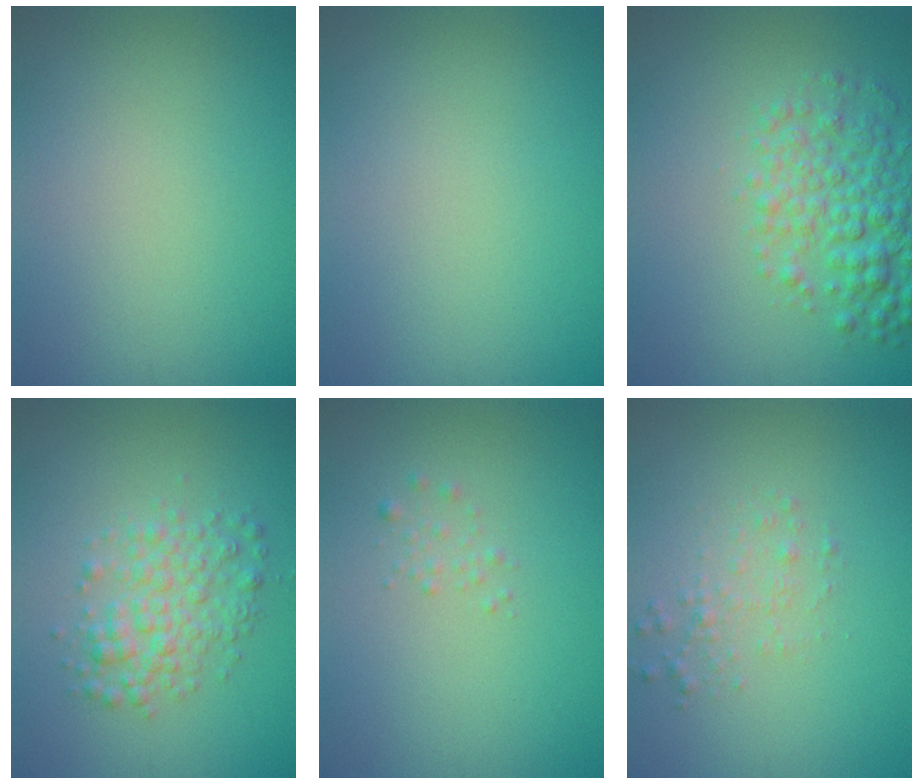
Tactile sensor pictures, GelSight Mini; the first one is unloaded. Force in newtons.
{"total": 0.0}
{"total": 4.7, "press": 4.7, "slide": 0.1}
{"total": 3.4, "press": 3.4, "slide": 0.1}
{"total": 0.8, "press": 0.8, "slide": 0.0}
{"total": 1.4, "press": 1.4, "slide": 0.0}